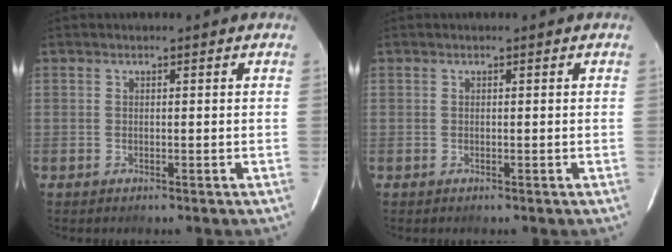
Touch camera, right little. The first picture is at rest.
{"total": 0.0}